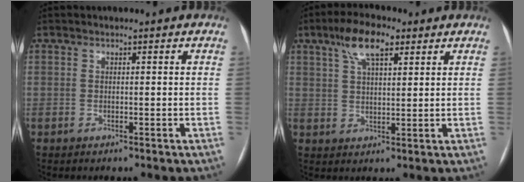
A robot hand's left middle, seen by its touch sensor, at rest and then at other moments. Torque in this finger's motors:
{"motor_torque": [0.83, -0.80, 0.52, 0.16]}